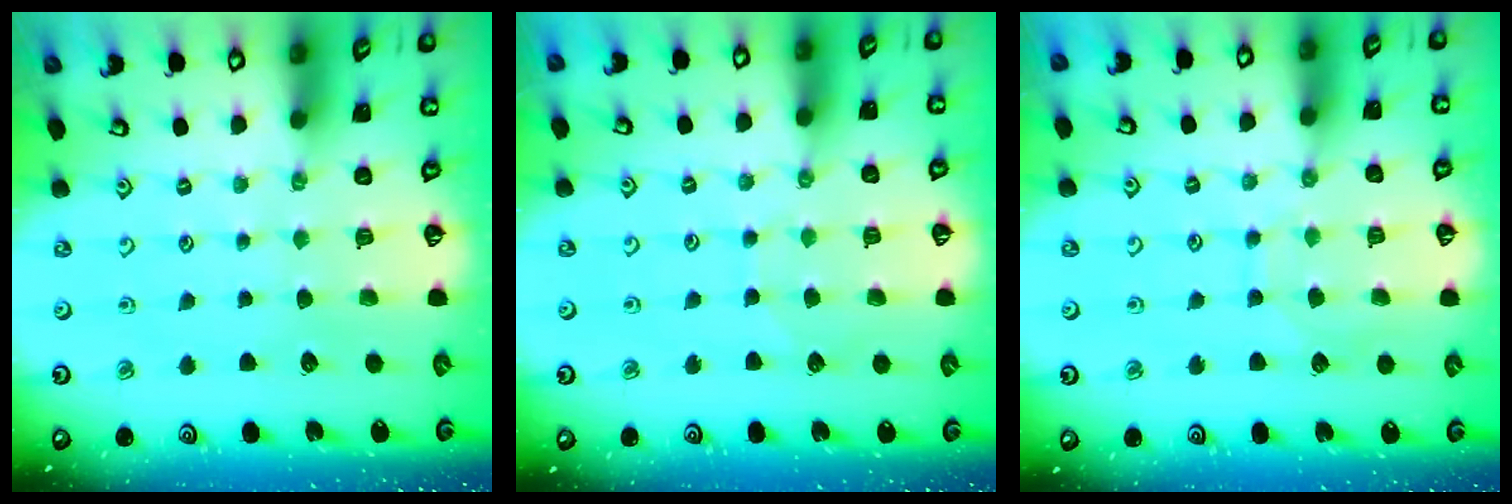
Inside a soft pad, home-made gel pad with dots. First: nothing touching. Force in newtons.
{"total": 4.9, "press": 4.9, "slide": 0.5}
{"total": 7.8, "press": 7.7, "slide": 0.6}